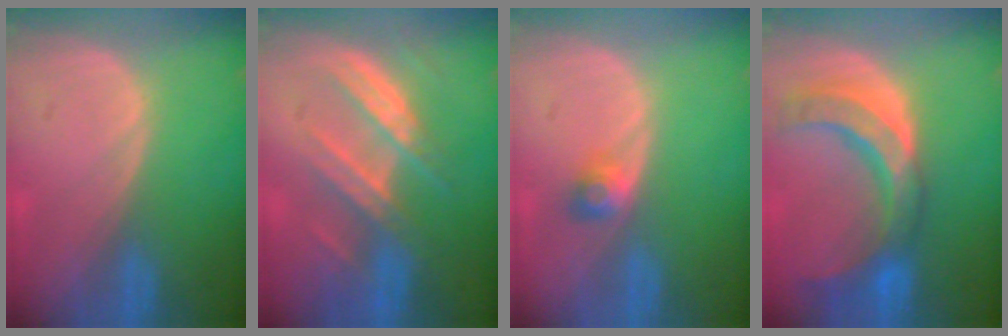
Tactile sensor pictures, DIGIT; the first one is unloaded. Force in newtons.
{"total": 7.4, "press": 7.2, "slide": 1.9}
{"total": 2.5, "press": 2.2, "slide": 1.2}
{"total": 10.6, "press": 9.3, "slide": 5.1}